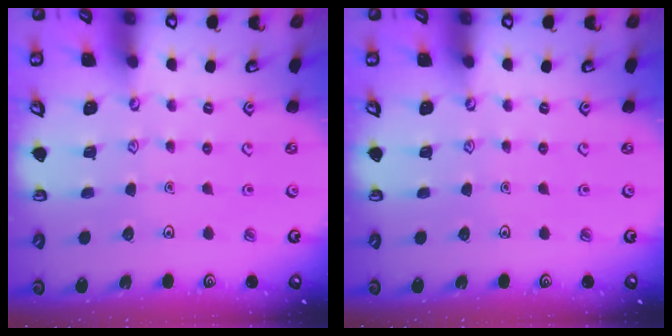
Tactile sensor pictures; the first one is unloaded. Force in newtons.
{"total": 0.0}